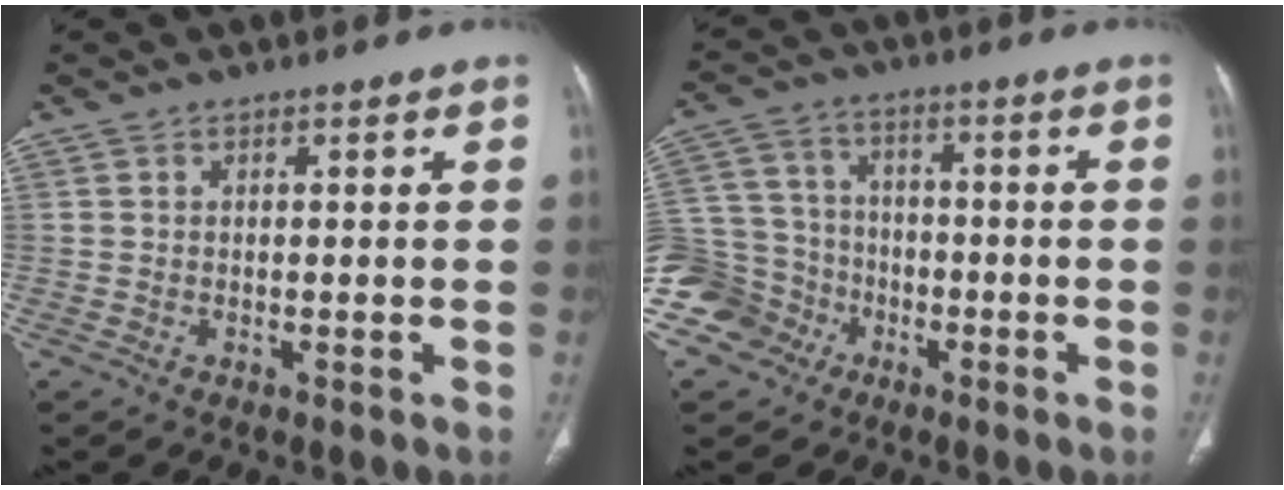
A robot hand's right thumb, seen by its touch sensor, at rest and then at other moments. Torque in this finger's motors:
{"motor_torque": [0.88, -0.64, 0.11, -0.86, 0.00]}